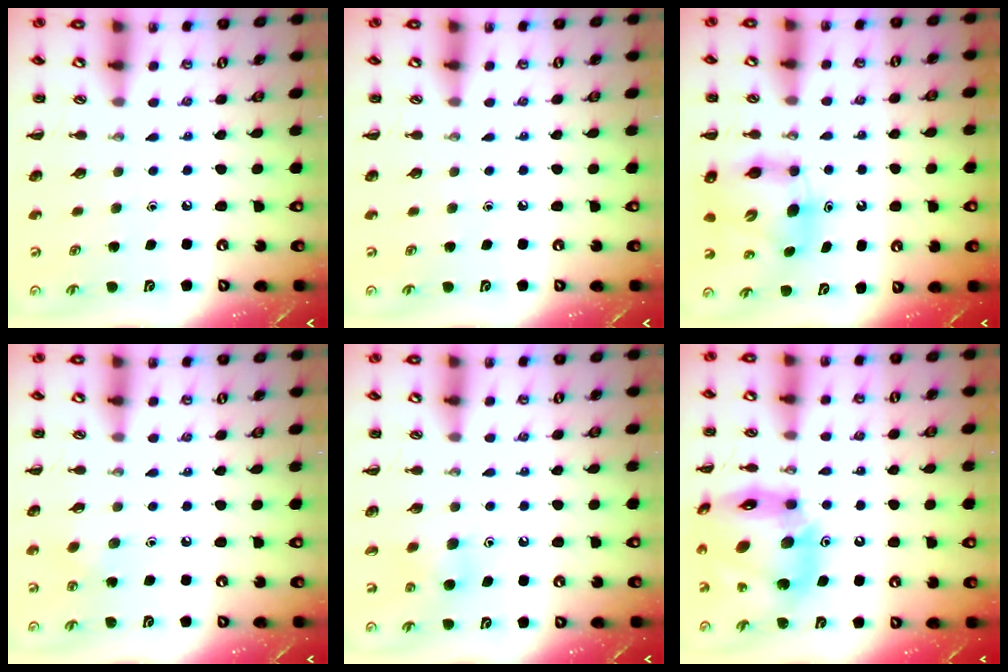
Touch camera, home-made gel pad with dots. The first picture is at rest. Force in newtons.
{"total": 0.0}
{"total": 8.4, "press": 8.2, "slide": 1.7}
{"total": 3.4, "press": 3.2, "slide": 0.9}
{"total": 5.5, "press": 5.2, "slide": 1.7}
{"total": 19.3, "press": 18.8, "slide": 4.3}